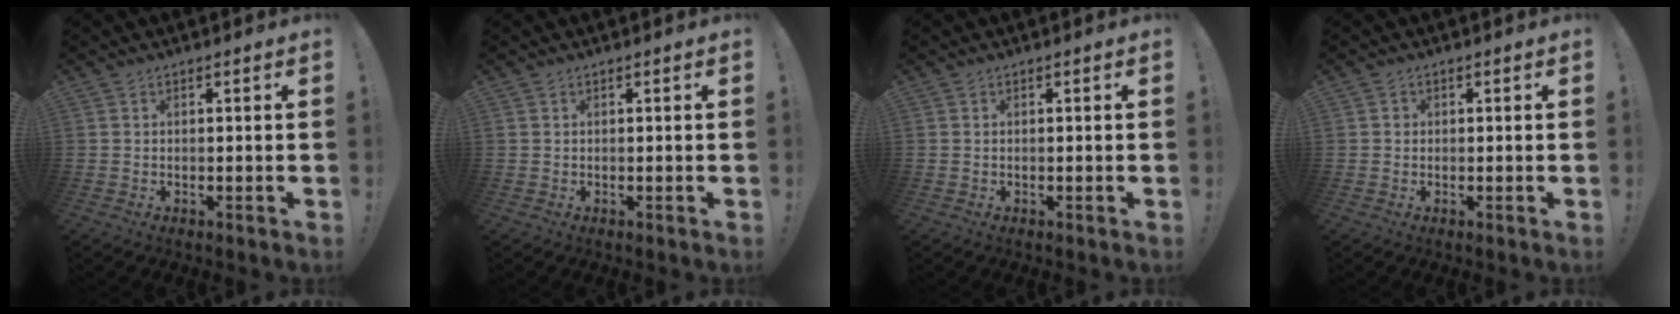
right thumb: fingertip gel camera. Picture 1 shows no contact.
{"total": 0.0}
{"total": 0.0}
{"total": 1.2, "force": [-0.2, 1.2, 0.3], "torque": [-0.001, 0.003, -0.004]}